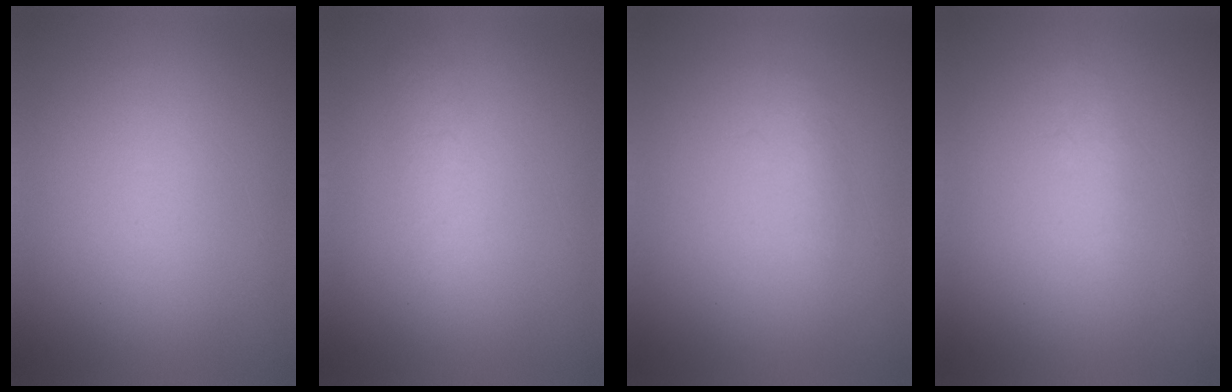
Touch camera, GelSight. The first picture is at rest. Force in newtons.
{"total": 1.9}
{"total": 1.3}
{"total": 1.2}